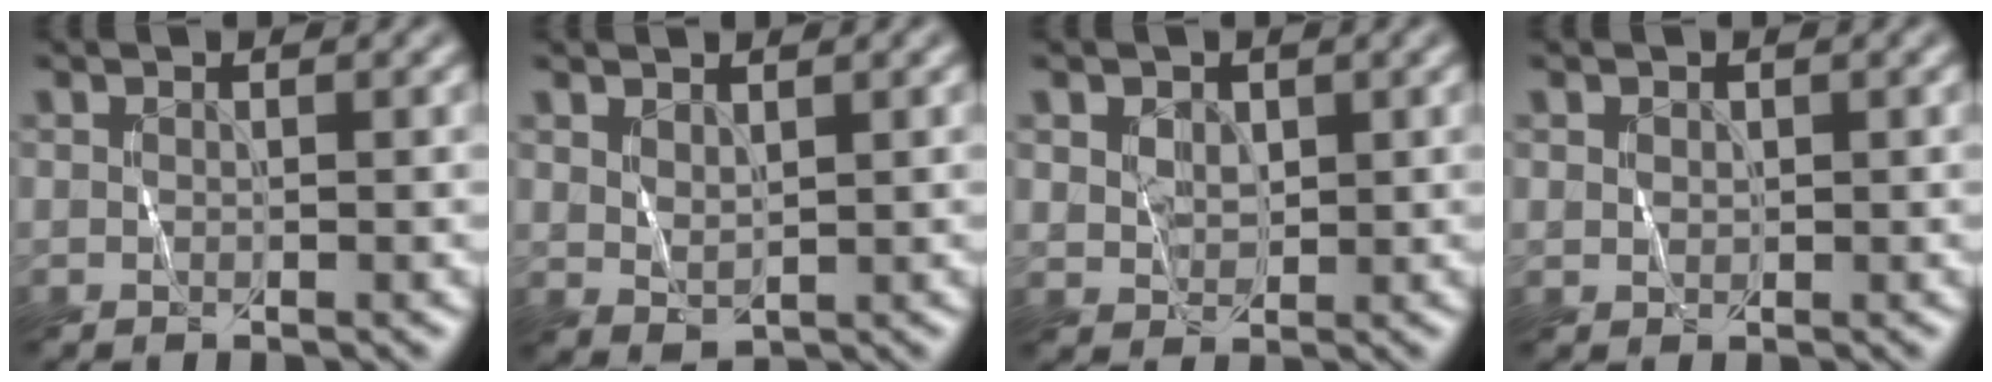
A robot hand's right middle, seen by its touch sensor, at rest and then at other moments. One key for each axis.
{"total": 1.5, "fx": 1.0, "fy": 0.7, "fz": 0.8, "tx": -0.019, "ty": -0.004, "tz": 0.027}
{"total": 2.3, "fx": 1.0, "fy": 1.7, "fz": 1.1, "tx": -0.030, "ty": -0.003, "tz": 0.024}
{"total": 0.9, "fx": 0.3, "fy": 0.7, "fz": 0.3, "tx": -0.005, "ty": -0.003, "tz": 0.009}